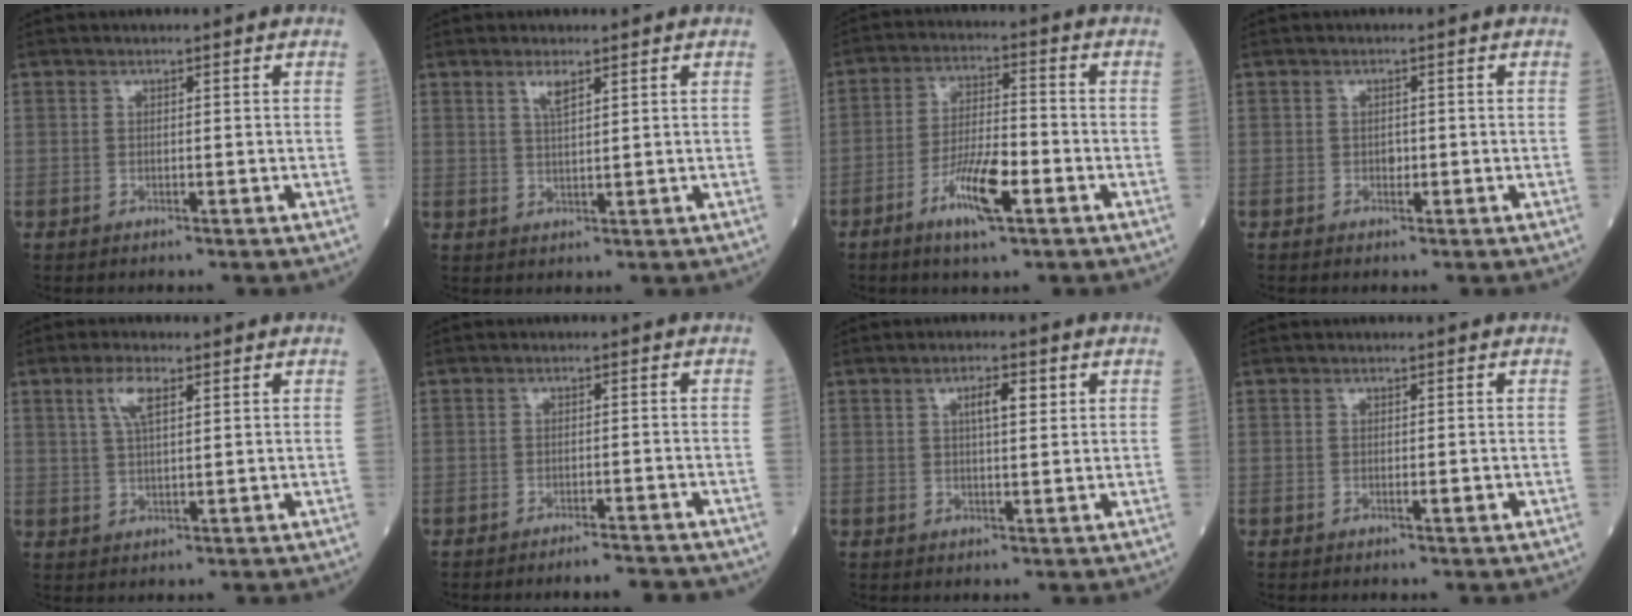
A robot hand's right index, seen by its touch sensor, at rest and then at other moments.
{"total": 2.4, "force": [1.5, 0.3, 1.9], "torque": [-0.041, -0.001, 0.031]}
{"total": 8.7, "force": [-4.0, 1.5, 7.5], "torque": [-0.145, -0.006, -0.071]}
{"total": 0.9, "force": [-0.2, 0.6, 0.6], "torque": [-0.011, 0.001, -0.002]}
{"total": 4.4, "force": [2.1, 1.2, 3.7], "torque": [-0.080, 0.006, 0.045]}
{"total": 4.9, "force": [-4.6, 0.5, 1.4], "torque": [-0.009, -0.004, -0.067]}
{"total": 3.7, "force": [1.3, 1.4, 3.2], "torque": [-0.054, 0.006, 0.021]}
{"total": 1.0, "force": [-0.2, 0.0, 0.9], "torque": [-0.017, -0.002, -0.001]}